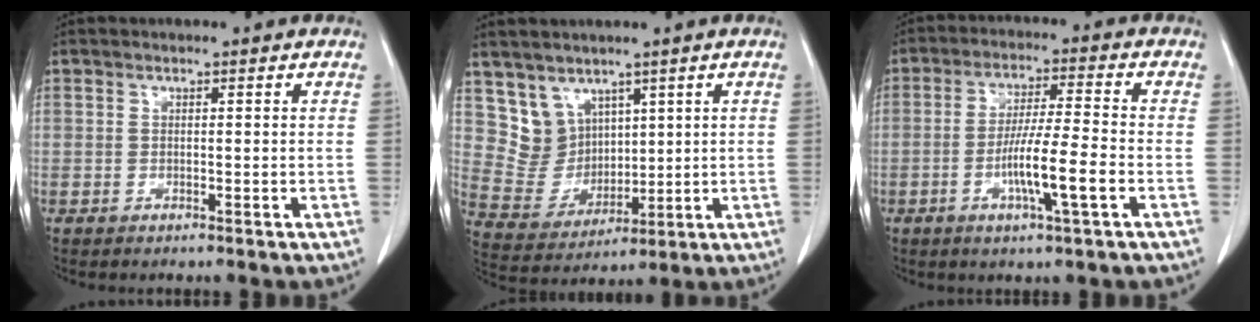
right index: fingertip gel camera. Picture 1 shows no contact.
{"total": 7.0, "force": [4.3, 5.5, 0.6], "torque": [-0.027, 0.017, 0.103]}
{"total": 9.1, "force": [-2.8, 0.0, 8.6], "torque": [-0.156, -0.006, -0.054]}